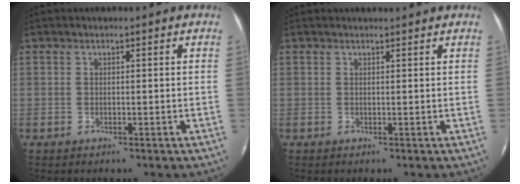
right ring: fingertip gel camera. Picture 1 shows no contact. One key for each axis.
{"total": 1.9, "fx": 1.9, "fy": 0.1, "fz": 0.5, "tx": -0.016, "ty": 0.004, "tz": 0.020}